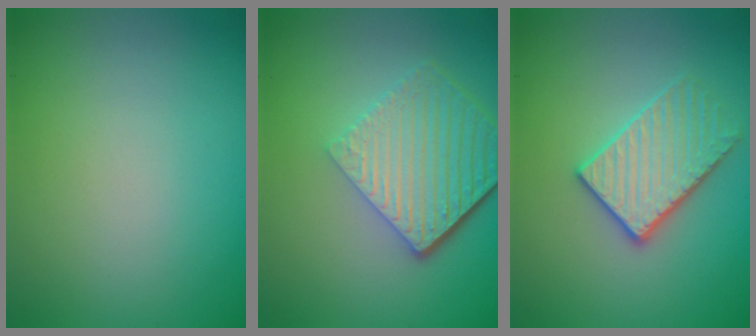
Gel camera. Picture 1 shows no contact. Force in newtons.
{"total": 6.5, "press": 4.3, "slide": 4.9}
{"total": 3.3, "press": 3.1, "slide": 1.1}